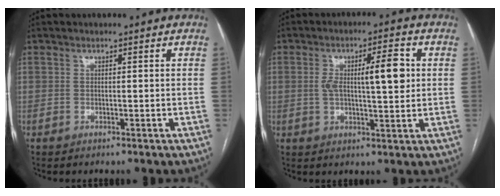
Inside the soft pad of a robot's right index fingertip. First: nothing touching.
{"total": 8.2, "force": [1.3, 1.8, 7.9], "torque": [-0.131, 0.015, 0.024]}